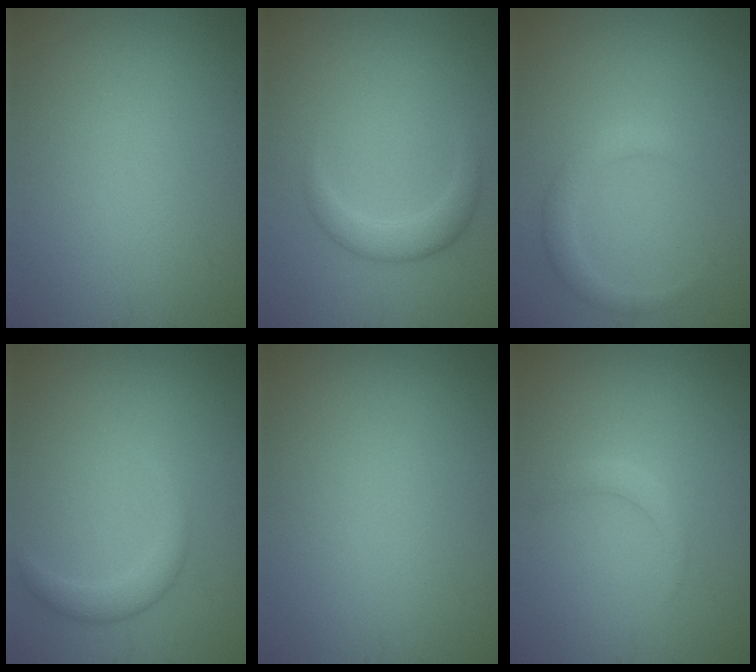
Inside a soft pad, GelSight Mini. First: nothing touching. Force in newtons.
{"total": 2.2, "press": 2.2, "slide": 0.1}
{"total": 1.9, "press": 1.9, "slide": 0.1}
{"total": 2.0, "press": 2.0, "slide": 0.2}
{"total": 0.0}
{"total": 1.2, "press": 1.2, "slide": 0.1}